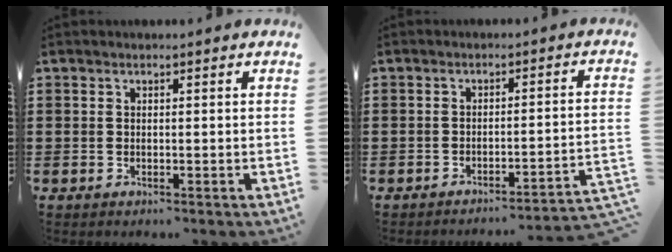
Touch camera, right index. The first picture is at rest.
{"total": 2.9, "force": [-2.6, -0.6, 1.3], "torque": [-0.026, -0.012, -0.056]}